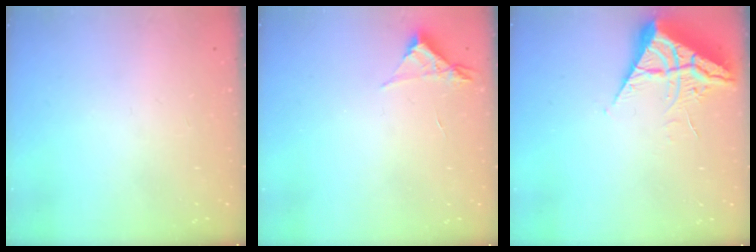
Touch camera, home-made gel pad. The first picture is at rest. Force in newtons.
{"total": 3.5, "press": 3.5, "slide": 0.4}
{"total": 6.5, "press": 6.4, "slide": 0.7}